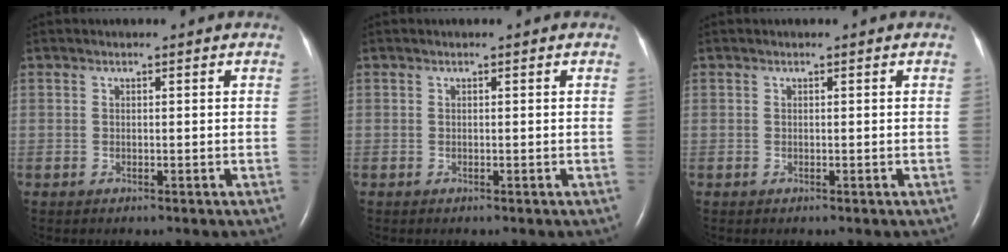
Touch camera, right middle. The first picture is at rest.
{"total": 0.0}
{"total": 0.0}